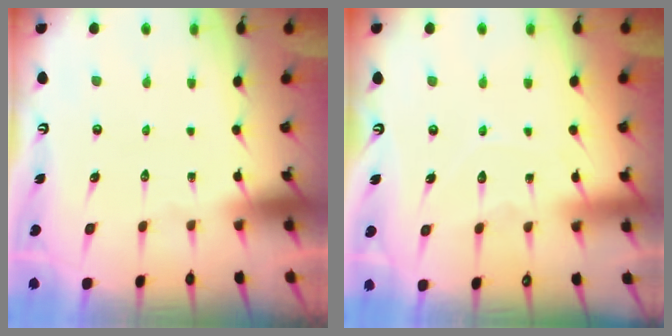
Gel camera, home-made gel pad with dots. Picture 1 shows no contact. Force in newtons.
{"total": 5.7, "press": 5.7, "slide": 0.6}